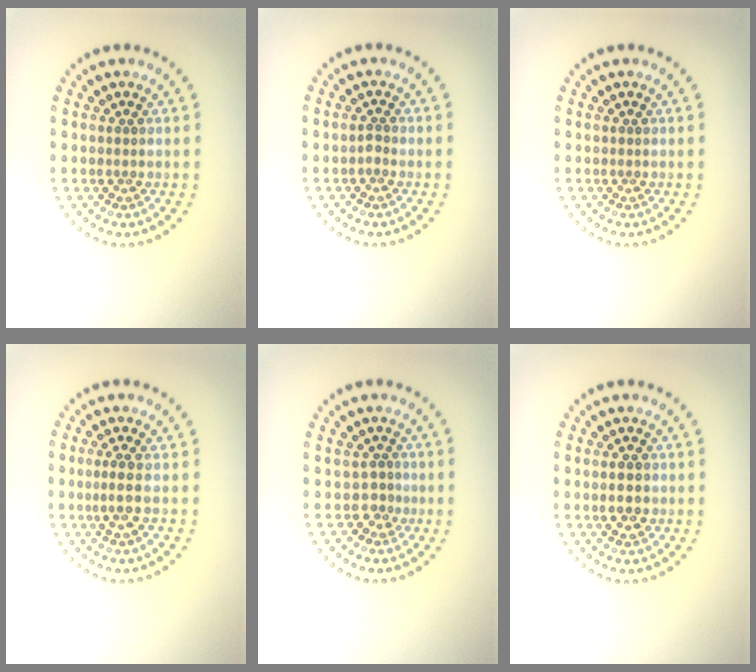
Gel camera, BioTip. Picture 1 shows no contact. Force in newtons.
{"total": 0.5, "press": 0.4, "slide": 0.3}
{"total": 0.0}
{"total": 1.7, "press": 1.4, "slide": 1.1}
{"total": 1.3, "press": 0.9, "slide": 0.9}
{"total": 2.6, "press": 2.6, "slide": 0.1}